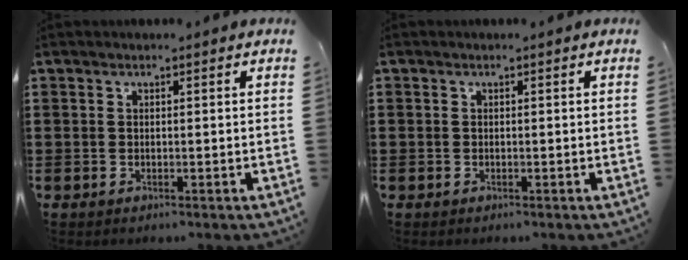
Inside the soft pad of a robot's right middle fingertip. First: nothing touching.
{"total": 0.5, "force": [-0.1, 0.5, 0.0], "torque": [-0.001, 0.005, -0.004]}